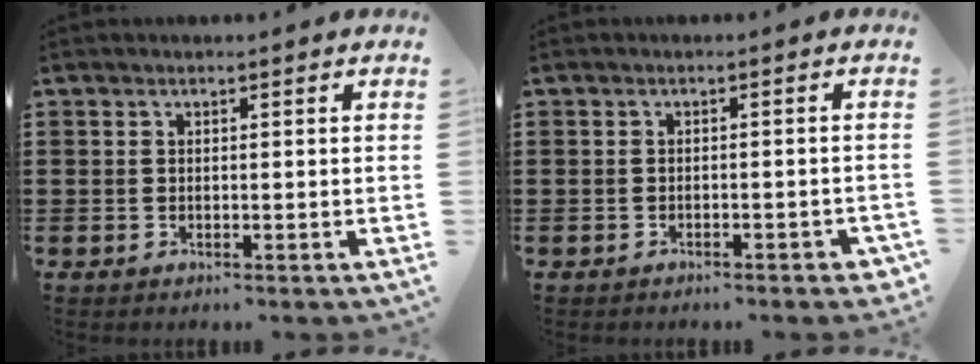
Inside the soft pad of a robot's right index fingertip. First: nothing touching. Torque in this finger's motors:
{"motor_torque": [0.41, 0.39, 0.01, -0.01]}